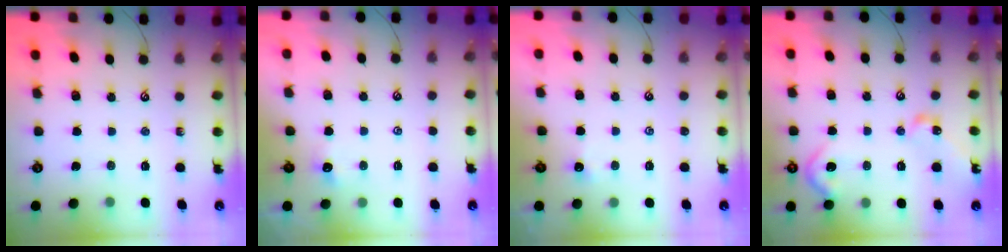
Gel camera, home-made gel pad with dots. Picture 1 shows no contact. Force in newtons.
{"total": 1.2, "press": 1.1, "slide": 0.5}
{"total": 0.0}
{"total": 8.2, "press": 8.2, "slide": 0.6}